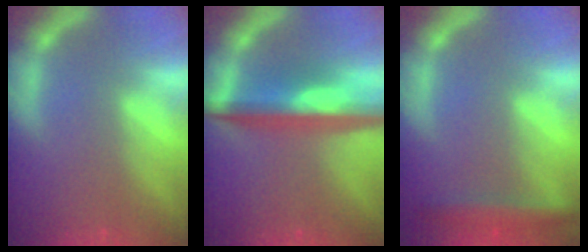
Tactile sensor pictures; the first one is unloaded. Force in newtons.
{"total": 7.6}
{"total": 3.5}